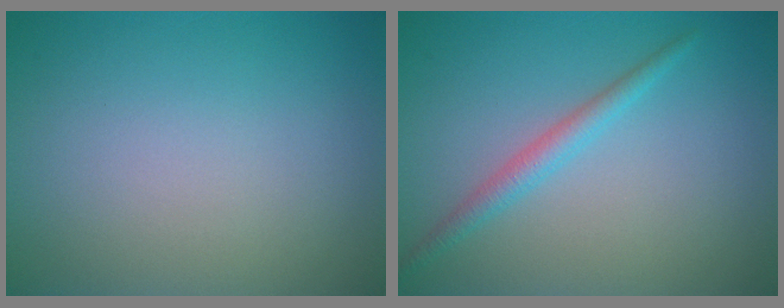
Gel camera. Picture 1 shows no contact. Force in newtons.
{"total": 2.0, "press": 2.0, "slide": 0.0}